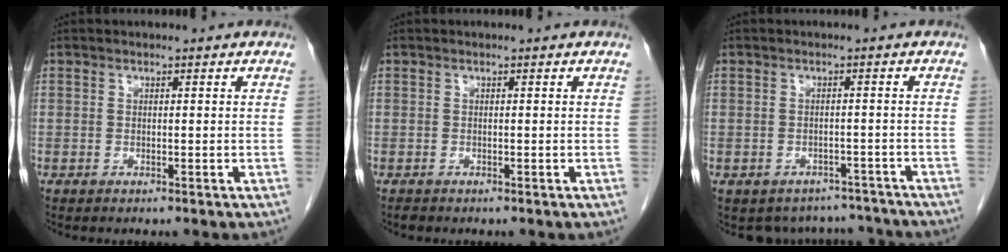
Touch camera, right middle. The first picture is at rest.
{"total": 0.5, "force": [-0.5, 0.2, 0.1], "torque": [-0.009, -0.001, -0.008]}
{"total": 7.5, "force": [-6.8, 3.2, -0.1], "torque": [0.013, 0.024, -0.075]}